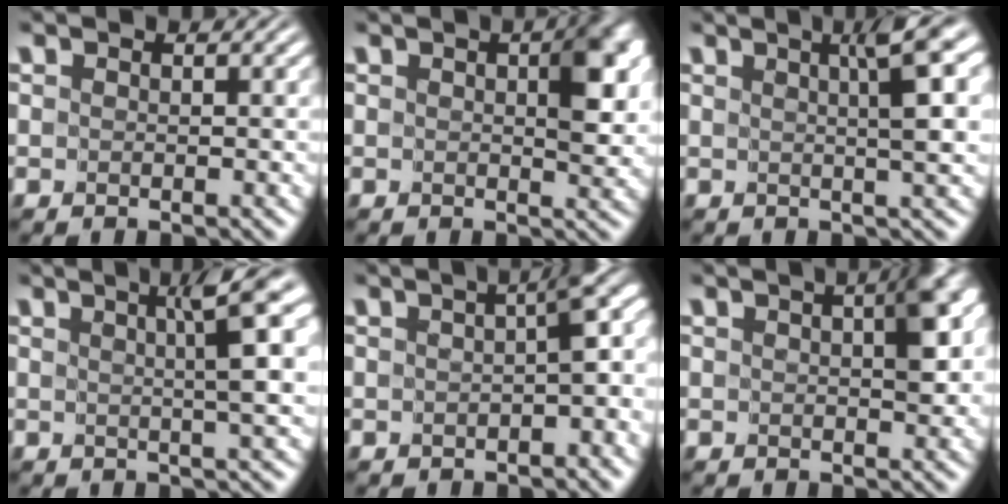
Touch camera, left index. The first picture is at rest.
{"total": 4.6, "force": [0.7, 2.3, 4.0], "torque": [-0.051, 0.000, 0.010]}
{"total": 5.0, "force": [1.4, 0.6, 4.7], "torque": [-0.051, 0.010, 0.020]}
{"total": 5.8, "force": [1.6, 0.7, 5.5], "torque": [-0.058, 0.014, 0.021]}
{"total": 4.7, "force": [-0.2, 1.4, 4.5], "torque": [-0.050, 0.012, -0.008]}
{"total": 4.0, "force": [0.9, 1.5, 3.6], "torque": [-0.042, 0.009, 0.009]}